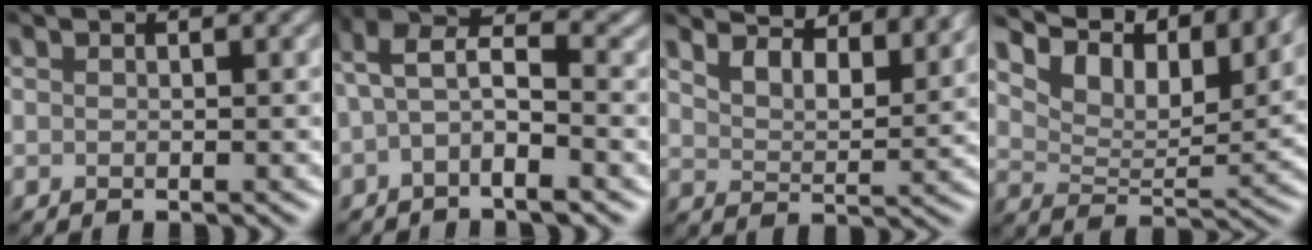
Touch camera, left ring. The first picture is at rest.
{"total": 5.0, "force": [-0.3, 2.1, 4.5], "torque": [-0.085, 0.018, -0.015]}
{"total": 6.8, "force": [6.1, 1.7, 2.5], "torque": [-0.049, -0.001, 0.083]}
{"total": 9.0, "force": [7.1, 3.2, 4.4], "torque": [-0.079, 0.008, 0.120]}